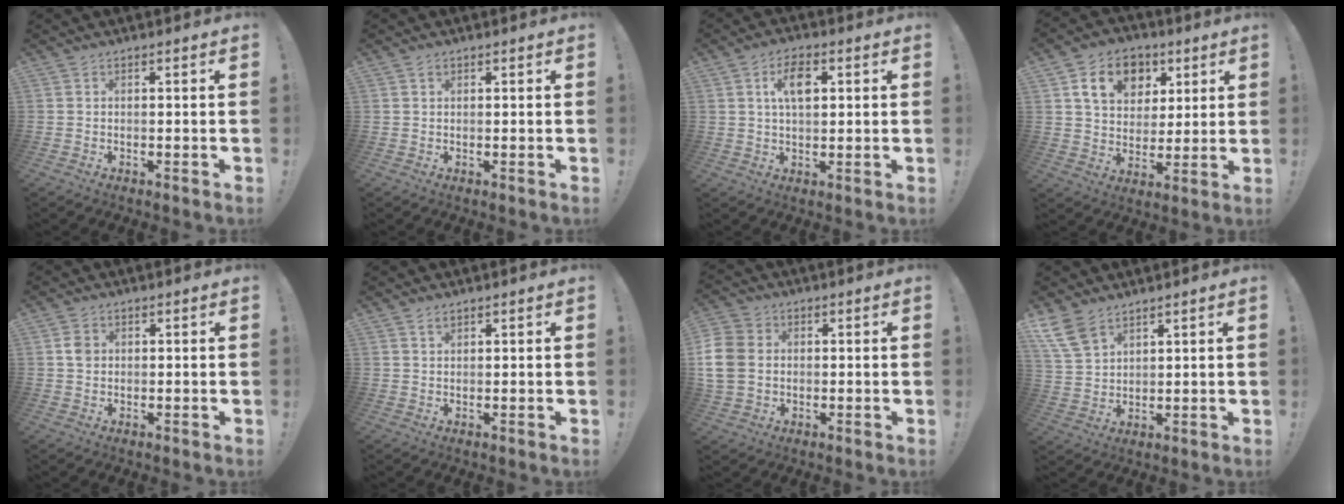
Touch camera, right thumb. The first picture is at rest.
{"total": 0.7, "force": [0.5, 0.5, 0.2], "torque": [-0.001, 0.000, 0.009]}
{"total": 7.3, "force": [2.1, 3.7, 5.9], "torque": [-0.090, 0.000, 0.031]}
{"total": 13.7, "force": [6.0, 10.4, 6.7], "torque": [-0.097, -0.017, 0.114]}
{"total": 2.4, "force": [0.4, 2.1, 1.1], "torque": [-0.001, -0.003, 0.004]}
{"total": 1.5, "force": [1.1, 0.7, 0.7], "torque": [-0.005, -0.005, 0.019]}
{"total": 10.7, "force": [0.5, 8.7, 6.2], "torque": [-0.130, 0.006, 0.013]}
{"total": 8.9, "force": [6.2, 4.6, 4.5], "torque": [-0.097, -0.027, 0.124]}